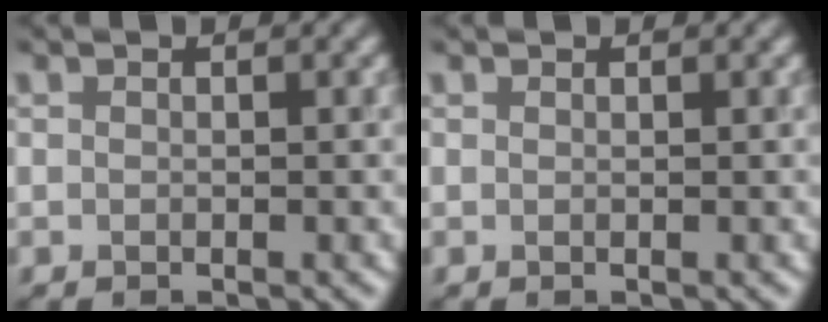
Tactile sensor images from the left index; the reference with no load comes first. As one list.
[{"total": 0.0}]